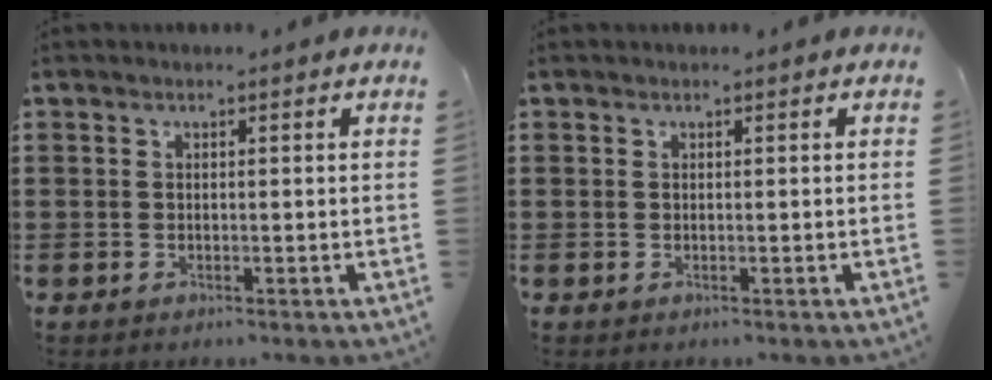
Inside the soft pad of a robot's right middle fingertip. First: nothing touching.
{"total": 0.0}